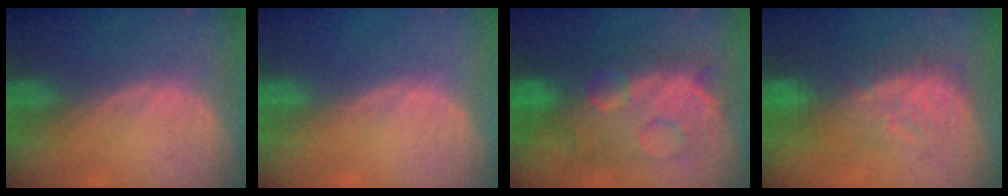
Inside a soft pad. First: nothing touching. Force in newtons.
{"total": 0.0}
{"total": 11.9, "press": 11.9, "slide": 1.2}
{"total": 8.1, "press": 7.9, "slide": 1.7}